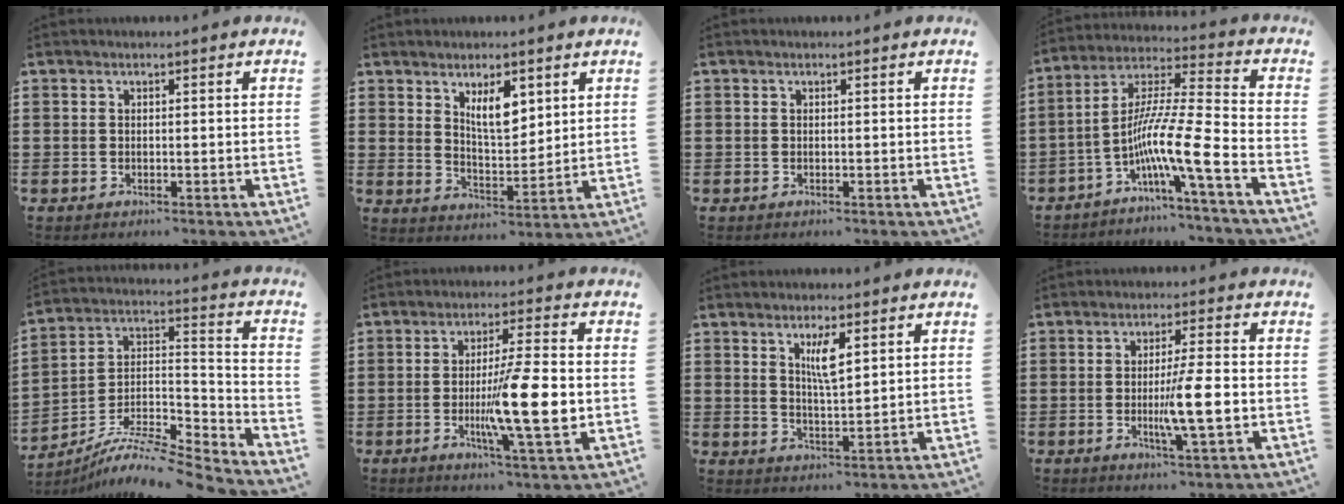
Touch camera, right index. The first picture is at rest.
{"total": 6.3, "force": [3.3, 2.5, 4.8], "torque": [-0.086, -0.005, 0.053]}
{"total": 0.0}
{"total": 11.2, "force": [-5.6, 0.1, 9.6], "torque": [-0.194, -0.030, -0.116]}
{"total": 8.8, "force": [-7.8, 1.4, 3.8], "torque": [-0.069, 0.009, -0.157]}
{"total": 12.1, "force": [-2.0, 1.4, 11.8], "torque": [-0.208, -0.016, -0.038]}
{"total": 4.6, "force": [2.1, 1.2, 3.9], "torque": [-0.075, 0.003, 0.032]}
{"total": 7.7, "force": [-1.3, 0.6, 7.5], "torque": [-0.140, -0.013, -0.027]}